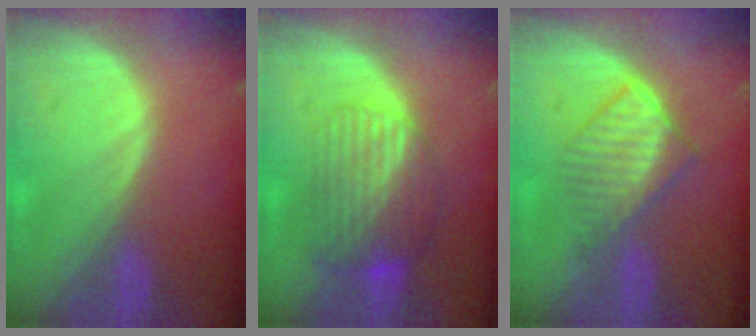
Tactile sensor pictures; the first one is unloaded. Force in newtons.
{"total": 8.3, "press": 7.2, "slide": 4.3}
{"total": 6.7, "press": 5.9, "slide": 3.2}